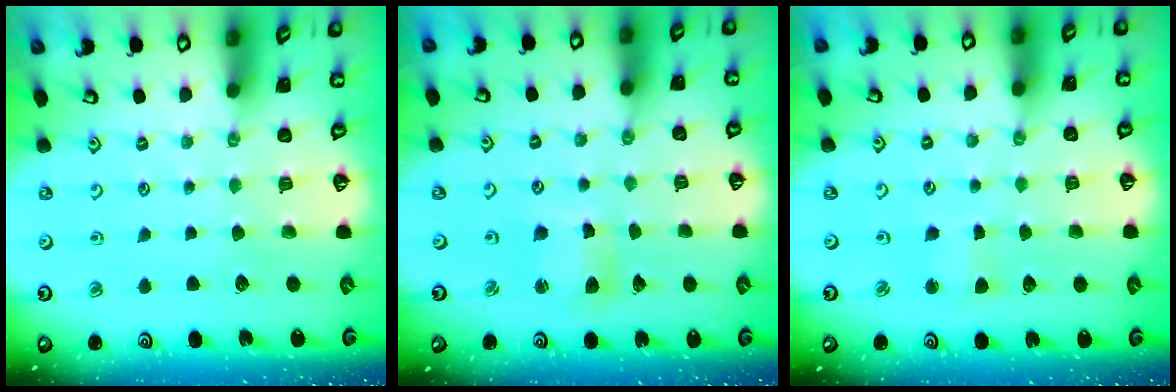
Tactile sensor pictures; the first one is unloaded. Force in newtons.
{"total": 5.1, "press": 5.1, "slide": 0.7}
{"total": 3.0, "press": 3.0, "slide": 0.3}